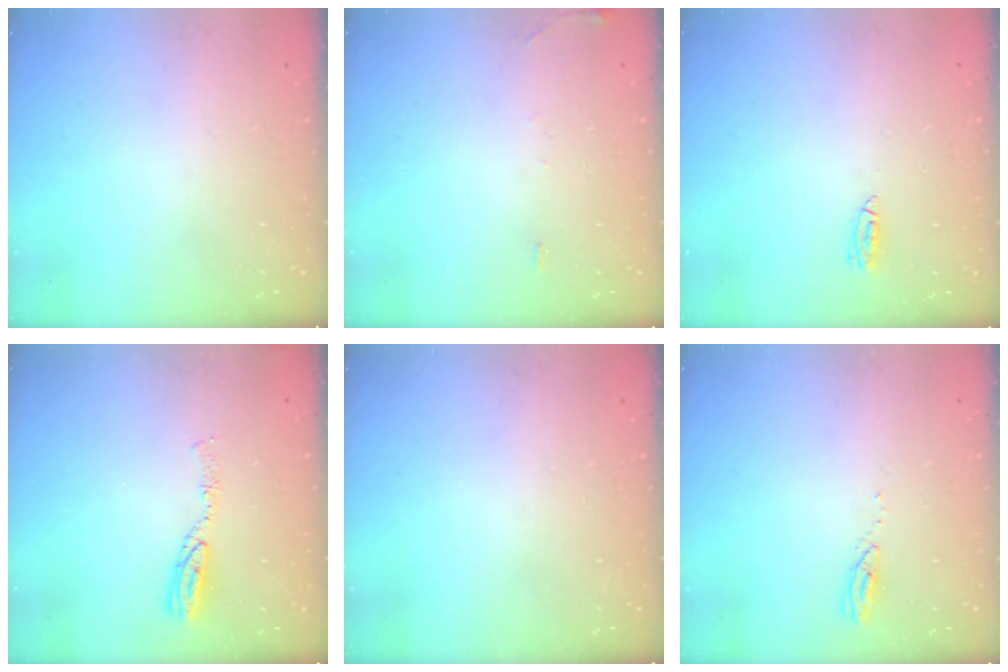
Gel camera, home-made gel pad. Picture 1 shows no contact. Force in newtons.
{"total": 5.8, "press": 5.7, "slide": 0.9}
{"total": 4.1, "press": 3.5, "slide": 2.1}
{"total": 5.4, "press": 5.4, "slide": 0.5}
{"total": 0.0}
{"total": 2.8, "press": 2.8, "slide": 0.4}